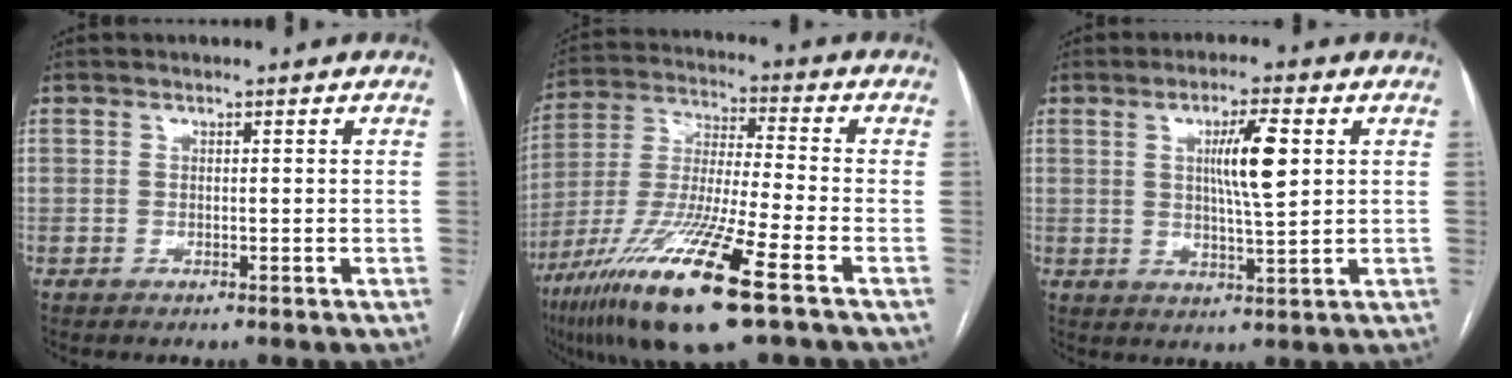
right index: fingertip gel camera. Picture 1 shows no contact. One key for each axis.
{"total": 18.8, "fx": -10.0, "fy": 0.7, "fz": 15.9, "tx": -0.333, "ty": -0.047, "tz": -0.187}
{"total": 7.3, "fx": 1.8, "fy": 0.5, "fz": 7.1, "tx": -0.123, "ty": 0.001, "tz": 0.031}